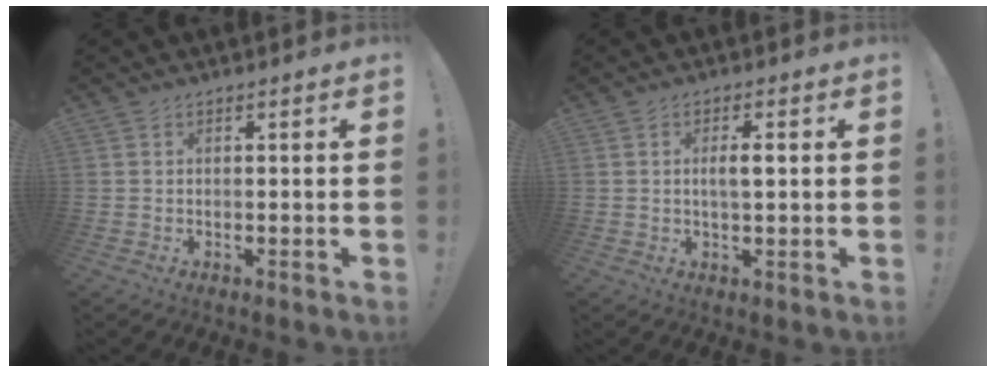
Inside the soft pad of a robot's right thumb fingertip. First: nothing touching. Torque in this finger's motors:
{"motor_torque": [0.05, 0.09, 0.69, -0.11, 0.05]}